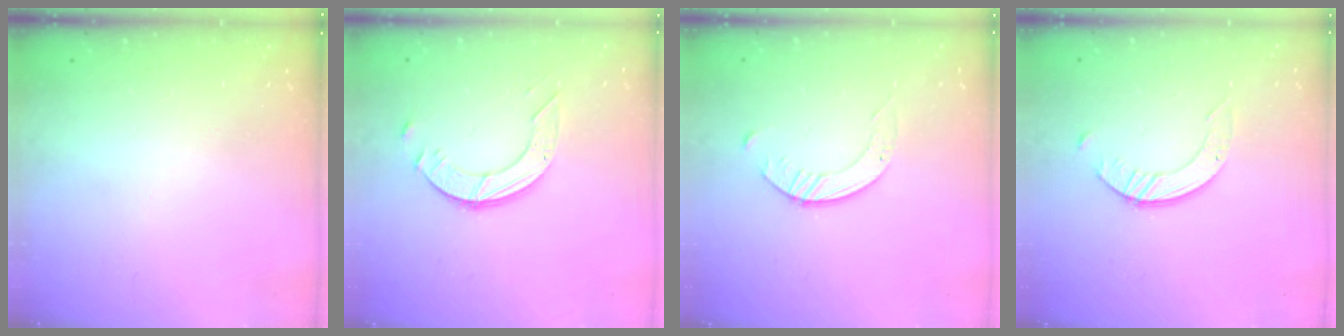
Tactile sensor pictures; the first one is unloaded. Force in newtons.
{"total": 6.0, "press": 6.0, "slide": 0.5}
{"total": 2.6, "press": 2.6, "slide": 0.3}
{"total": 2.4, "press": 2.4, "slide": 0.3}